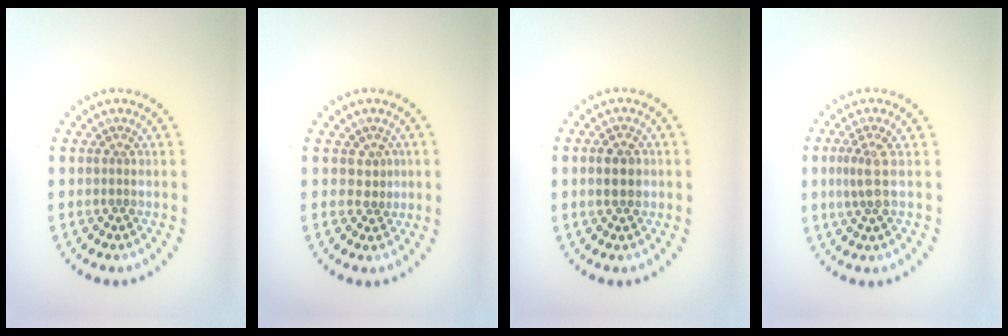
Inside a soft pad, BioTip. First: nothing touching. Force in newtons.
{"total": 1.2, "press": 0.8, "slide": 0.8}
{"total": 2.5, "press": 2.5, "slide": 0.2}
{"total": 2.0, "press": 1.6, "slide": 1.3}